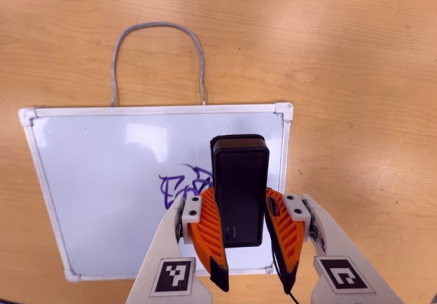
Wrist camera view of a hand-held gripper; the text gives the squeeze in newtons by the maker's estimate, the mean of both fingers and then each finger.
{"total": 9.4, "left": 8.1, "right": 10.7}